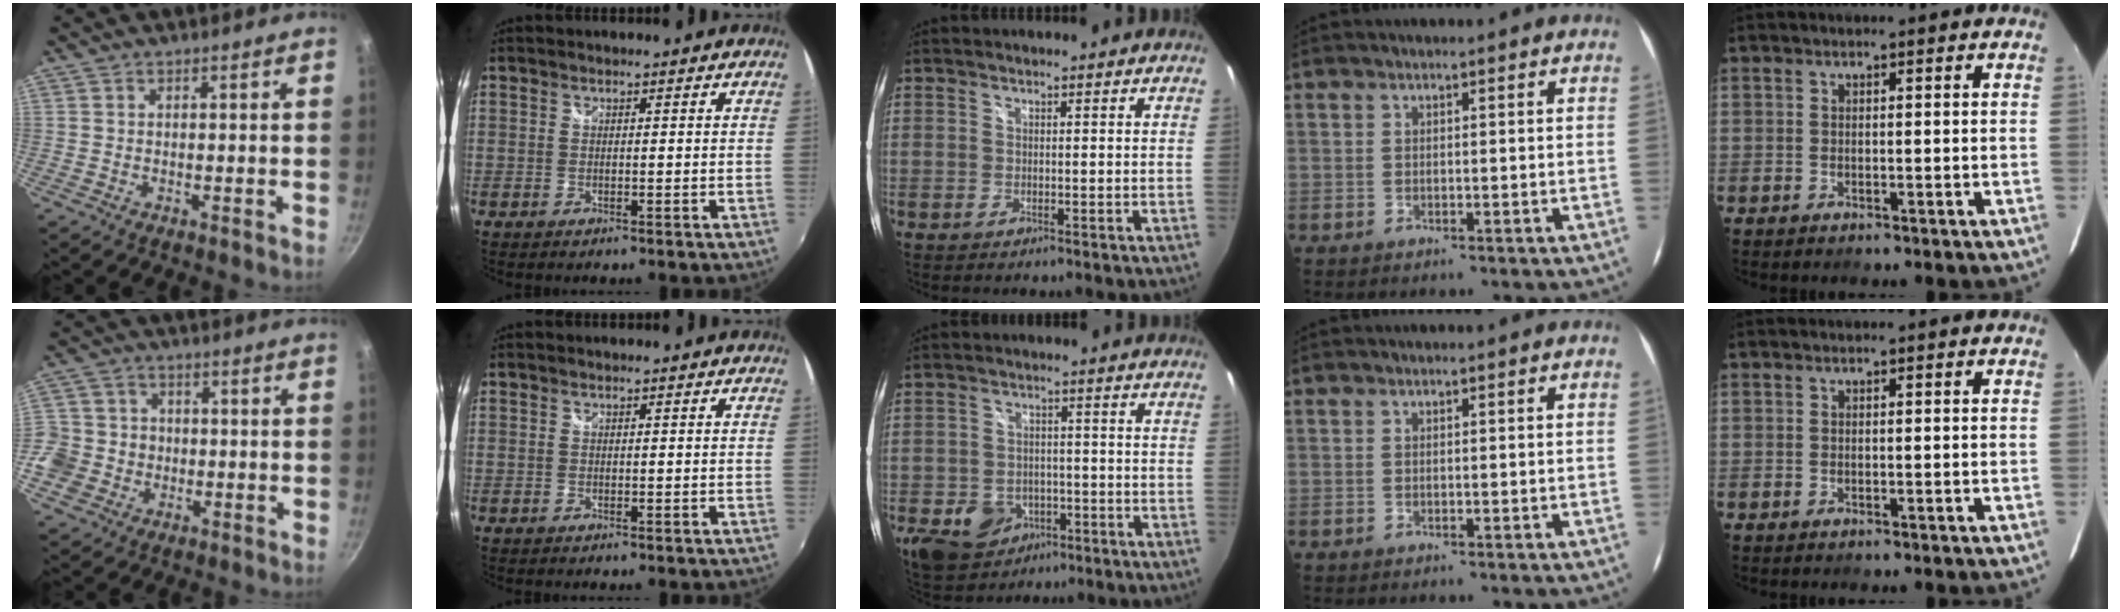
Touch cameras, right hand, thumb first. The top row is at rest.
{"thumb": {"total": 9.5, "force": [-2.5, 8.7, 2.9], "torque": [-0.036, 0.027, -0.055]}, "middle": {"total": 11.0, "force": [-4.9, 8.5, 4.9], "torque": [-0.131, -0.001, -0.061]}}